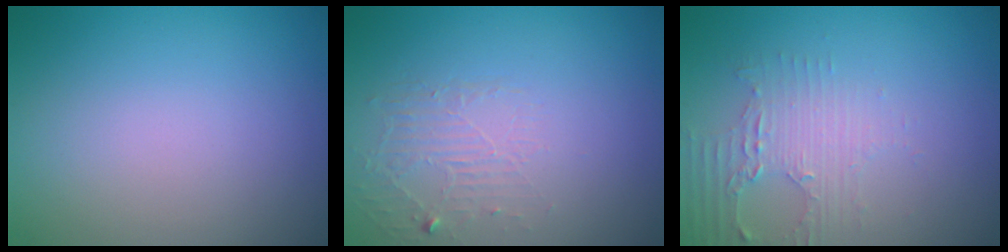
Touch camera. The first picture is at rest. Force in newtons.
{"total": 1.8, "press": 0.4, "slide": 1.8}
{"total": 2.7, "press": 2.4, "slide": 1.3}